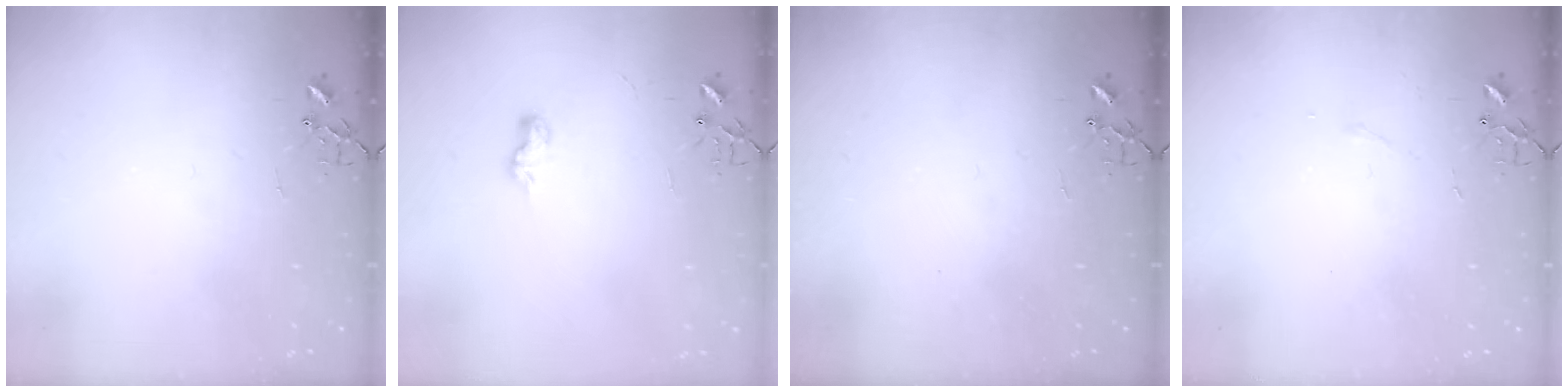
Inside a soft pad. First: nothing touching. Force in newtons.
{"total": 6.3, "press": 6.3, "slide": 0.8}
{"total": 0.0}
{"total": 3.3, "press": 3.2, "slide": 0.6}